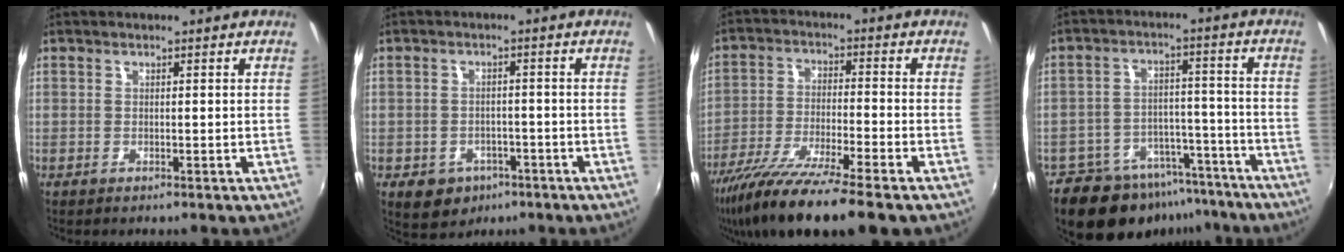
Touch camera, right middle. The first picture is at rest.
{"total": 7.6, "force": [-3.8, 5.9, 2.8], "torque": [-0.075, -0.005, -0.042]}
{"total": 16.6, "force": [-12.5, 1.6, 10.8], "torque": [-0.214, -0.046, -0.220]}
{"total": 15.7, "force": [-12.1, 8.5, 5.1], "torque": [-0.114, 0.028, -0.162]}